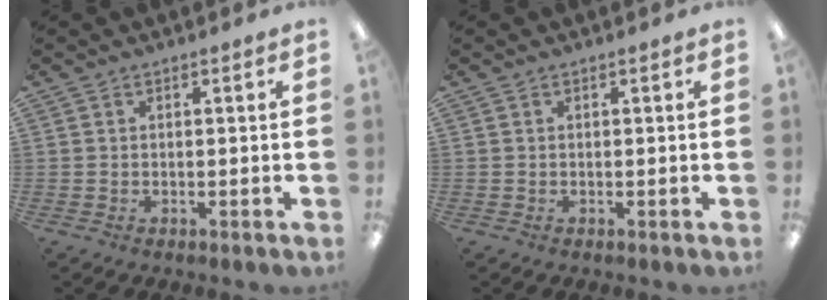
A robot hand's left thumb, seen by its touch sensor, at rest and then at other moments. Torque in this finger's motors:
{"motor_torque": [-0.01, -0.01, -0.02, 0.01, 0.00]}